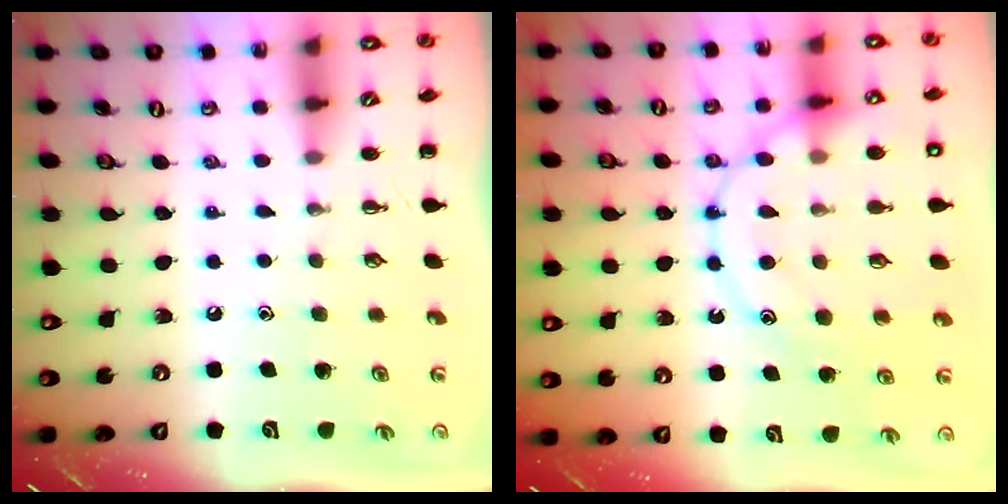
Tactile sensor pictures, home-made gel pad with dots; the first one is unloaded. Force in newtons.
{"total": 17.9, "press": 17.9, "slide": 1.7}